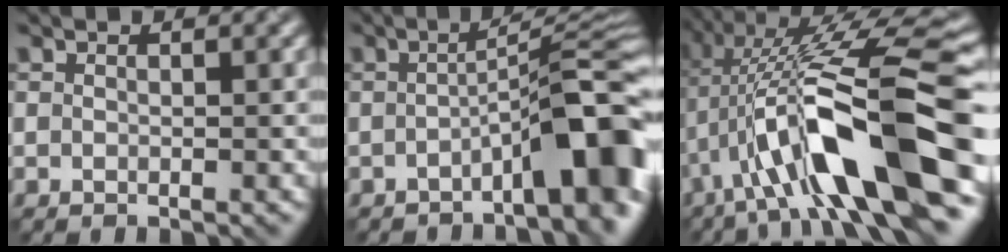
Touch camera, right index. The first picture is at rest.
{"total": 8.3, "force": [-3.1, 1.8, 7.4], "torque": [-0.093, 0.013, -0.058]}
{"total": 13.4, "force": [-3.8, 3.0, 12.5], "torque": [-0.211, 0.021, -0.066]}